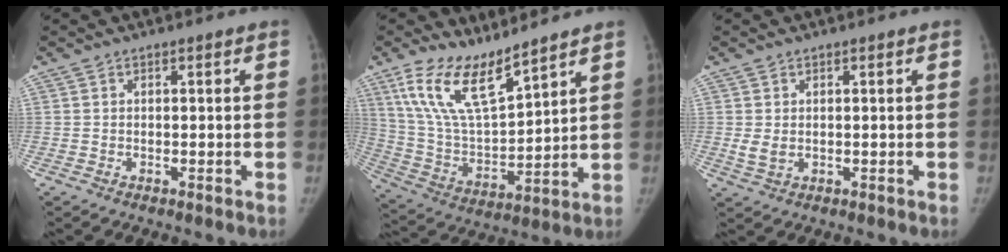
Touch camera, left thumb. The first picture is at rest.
{"total": 14.6, "force": [10.6, 4.3, 9.1], "torque": [-0.156, -0.062, 0.221]}
{"total": 2.3, "force": [0.1, 1.7, 1.6], "torque": [-0.029, -0.008, 0.009]}